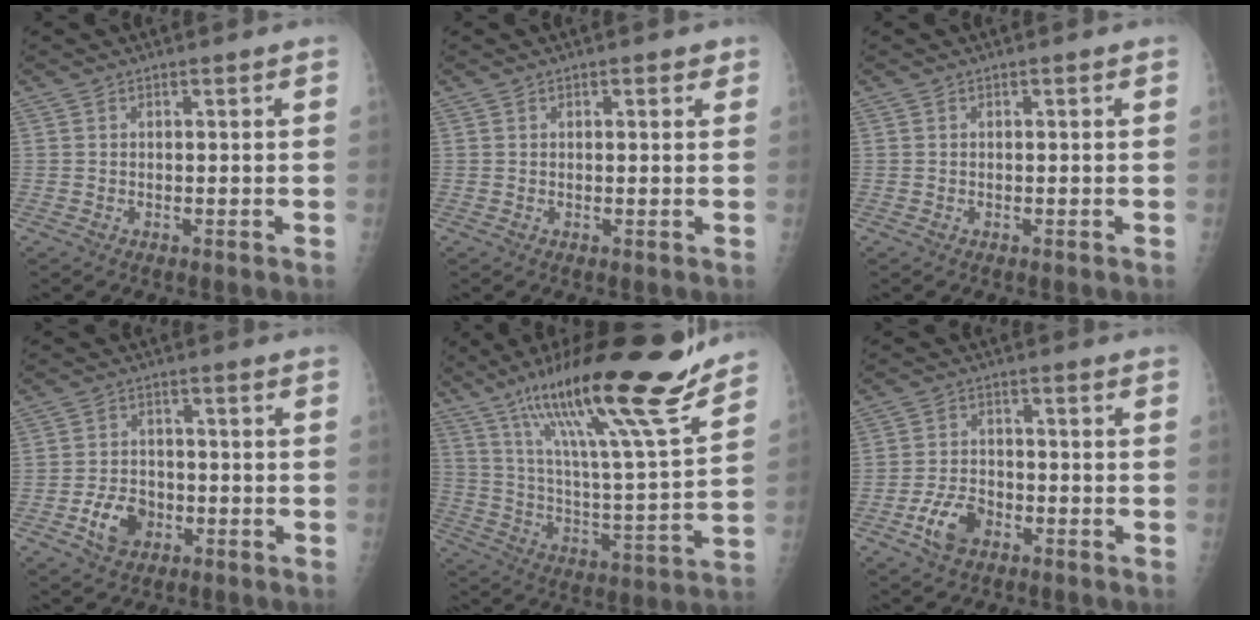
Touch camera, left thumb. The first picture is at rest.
{"total": 1.5, "force": [0.8, 0.8, 1.0], "torque": [-0.004, -0.001, 0.008]}
{"total": 0.0}
{"total": 6.8, "force": [-2.8, 4.9, 3.7], "torque": [-0.048, 0.018, -0.046]}
{"total": 25.6, "force": [18.4, 2.5, 17.6], "torque": [-0.272, -0.068, 0.311]}
{"total": 6.8, "force": [-3.5, 4.2, 4.1], "torque": [-0.072, 0.020, -0.062]}